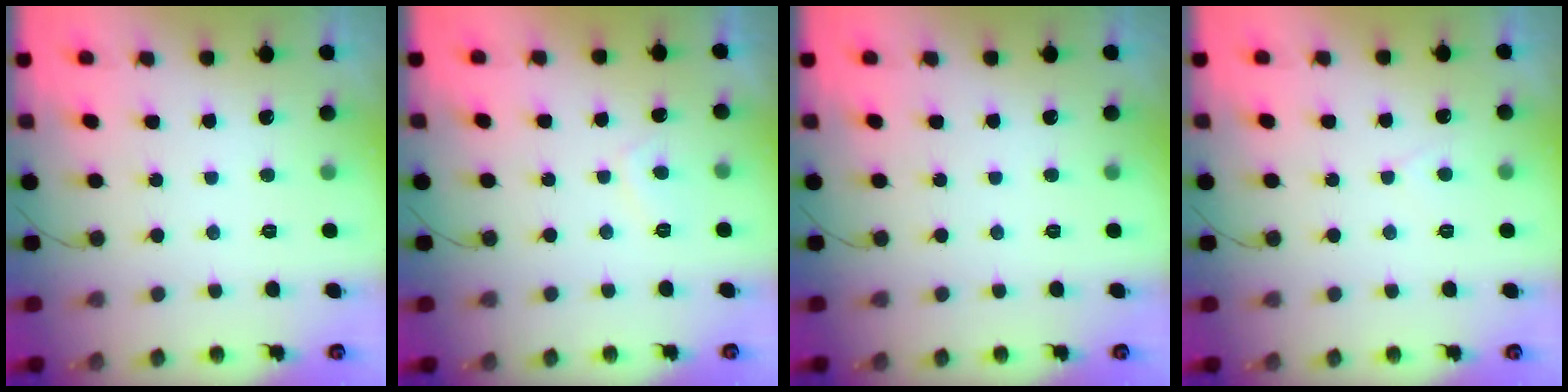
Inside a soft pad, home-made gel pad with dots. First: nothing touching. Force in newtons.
{"total": 1.5, "press": 1.3, "slide": 0.7}
{"total": 0.0}
{"total": 2.6, "press": 2.6, "slide": 0.3}